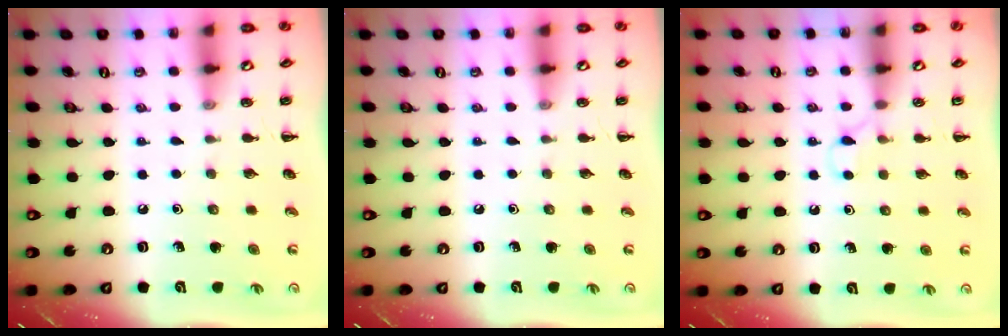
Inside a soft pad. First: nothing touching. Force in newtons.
{"total": 0.0}
{"total": 2.6, "press": 2.4, "slide": 0.9}